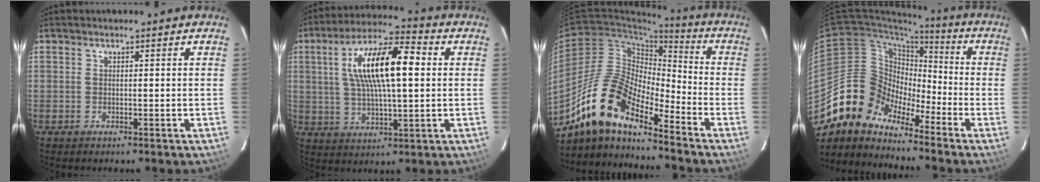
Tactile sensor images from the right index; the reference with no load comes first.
{"total": 15.7, "force": [3.2, 4.7, 14.7], "torque": [-0.265, 0.024, 0.053]}
{"total": 15.6, "force": [-12.3, 4.5, 8.6], "torque": [-0.152, -0.001, -0.244]}
{"total": 11.6, "force": [-9.5, 6.2, 2.0], "torque": [-0.035, 0.036, -0.199]}